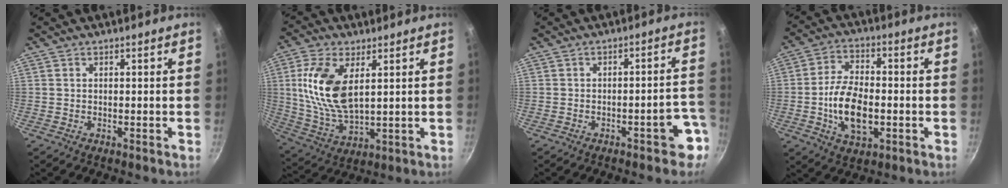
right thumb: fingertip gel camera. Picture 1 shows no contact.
{"total": 14.2, "force": [3.6, 7.3, 11.6], "torque": [-0.226, -0.017, 0.079]}
{"total": 6.2, "force": [-3.3, 2.6, 4.6], "torque": [-0.023, 0.048, -0.032]}
{"total": 12.1, "force": [-2.2, 6.7, 9.8], "torque": [-0.171, 0.015, -0.043]}